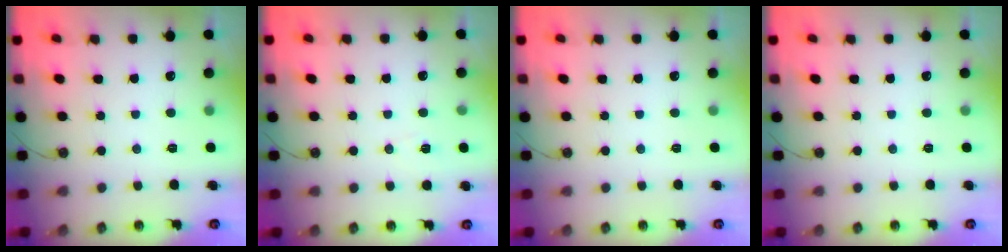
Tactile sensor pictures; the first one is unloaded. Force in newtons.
{"total": 5.1, "press": 4.9, "slide": 1.3}
{"total": 0.0}
{"total": 0.0}